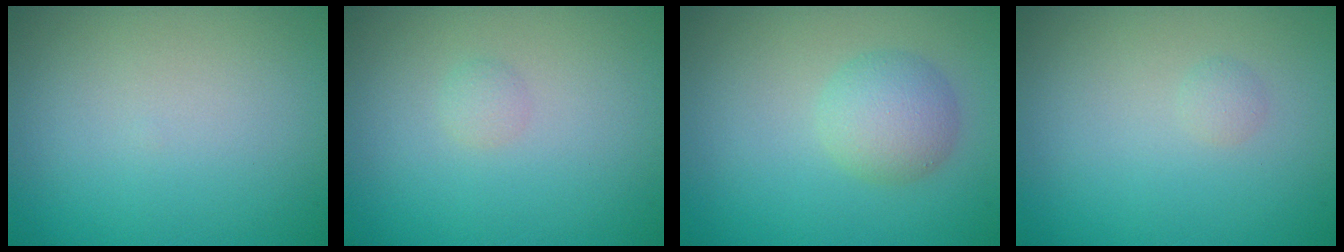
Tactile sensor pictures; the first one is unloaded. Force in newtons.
{"total": 0.7, "press": 0.7, "slide": 0.0}
{"total": 3.0, "press": 3.0, "slide": 0.1}
{"total": 0.6, "press": 0.6, "slide": 0.0}